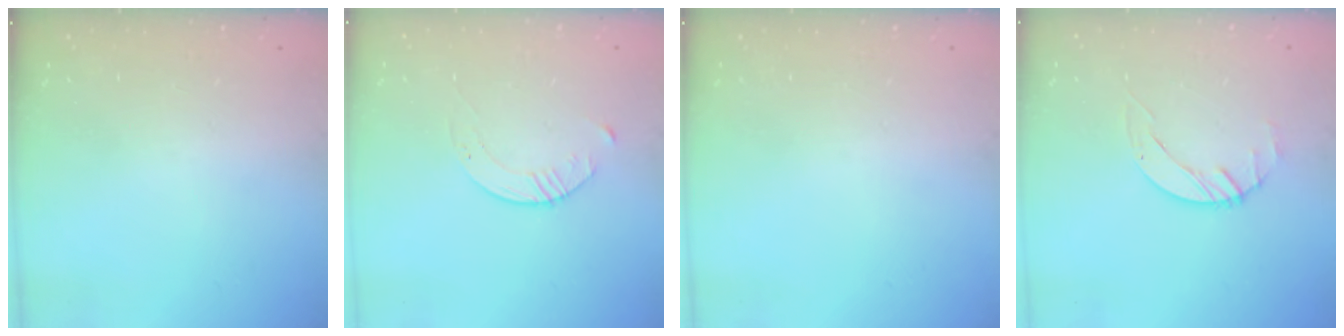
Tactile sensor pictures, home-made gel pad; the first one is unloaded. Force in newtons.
{"total": 3.9, "press": 3.9, "slide": 0.4}
{"total": 0.0}
{"total": 1.4, "press": 1.4, "slide": 0.2}